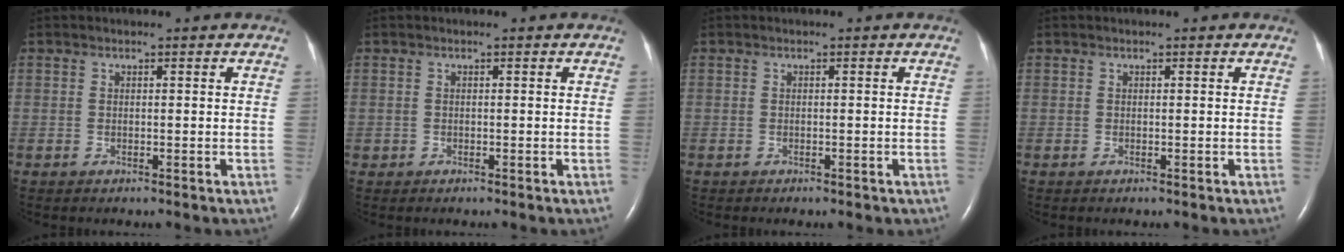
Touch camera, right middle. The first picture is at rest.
{"total": 0.0}
{"total": 1.7, "force": [-1.3, 0.7, 0.9], "torque": [-0.011, -0.001, -0.009]}
{"total": 0.0}